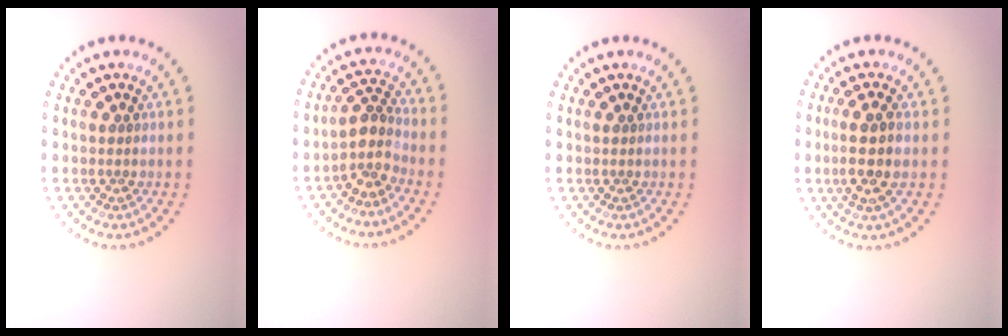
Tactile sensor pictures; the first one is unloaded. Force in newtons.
{"total": 2.7, "press": 2.0, "slide": 1.8}
{"total": 0.0}
{"total": 3.3, "press": 3.0, "slide": 1.4}